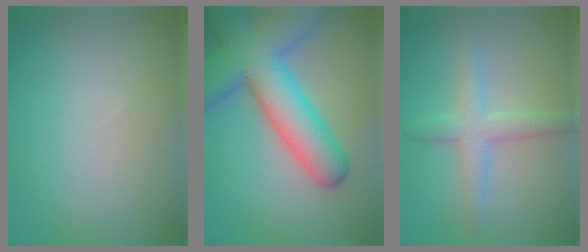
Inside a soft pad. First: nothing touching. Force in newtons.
{"total": 11.3, "press": 11.3, "slide": 0.6}
{"total": 3.2, "press": 3.2, "slide": 0.1}